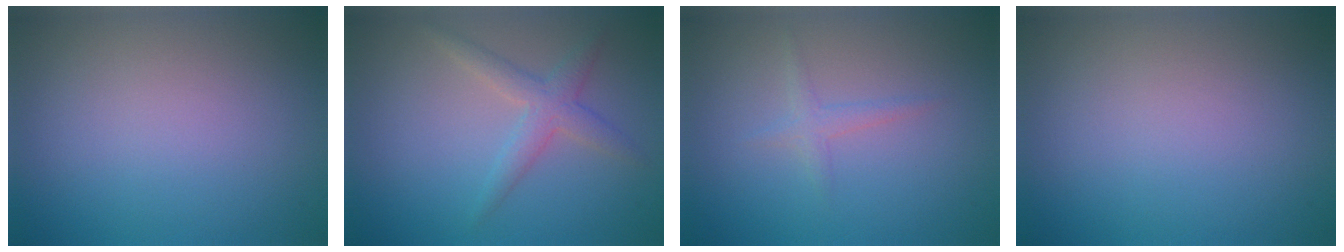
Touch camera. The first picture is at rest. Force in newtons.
{"total": 2.5, "press": 2.5, "slide": 0.1}
{"total": 1.2, "press": 1.2, "slide": 0.1}
{"total": 0.0}